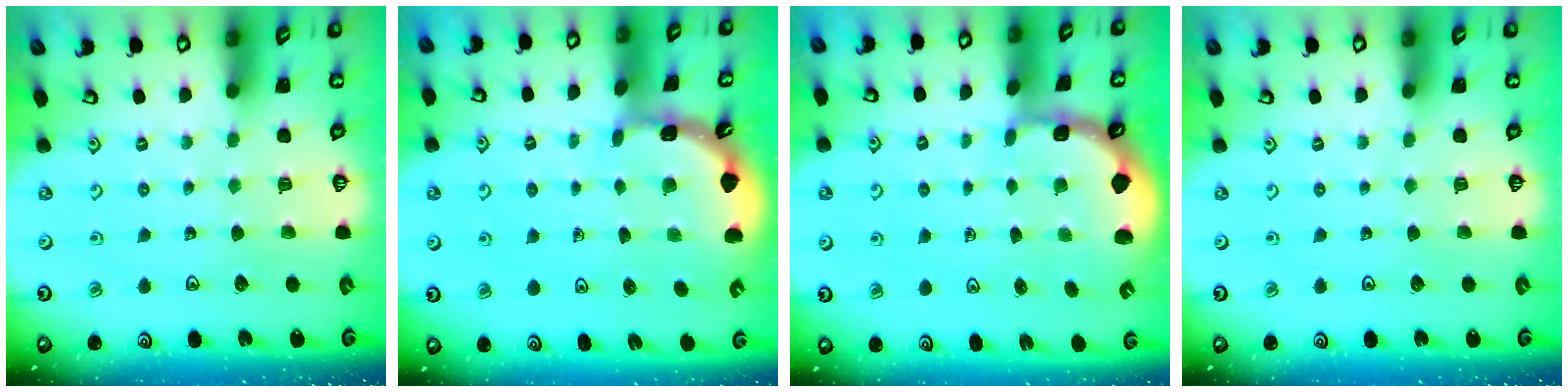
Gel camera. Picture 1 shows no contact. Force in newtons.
{"total": 1.9, "press": 1.9, "slide": 0.1}
{"total": 1.2, "press": 1.1, "slide": 0.4}
{"total": 0.0}